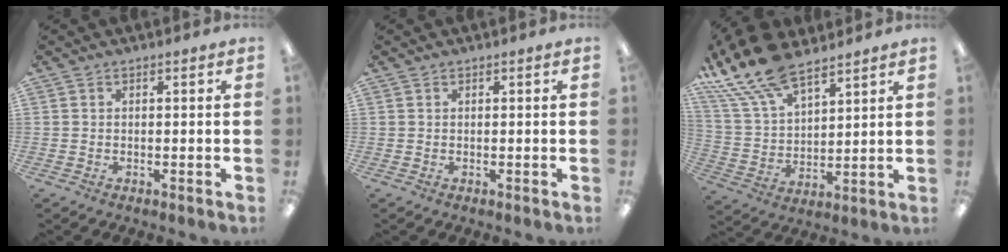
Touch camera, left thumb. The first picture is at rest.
{"total": 0.0}
{"total": 18.9, "force": [13.6, 7.9, 10.5], "torque": [-0.245, -0.067, 0.245]}